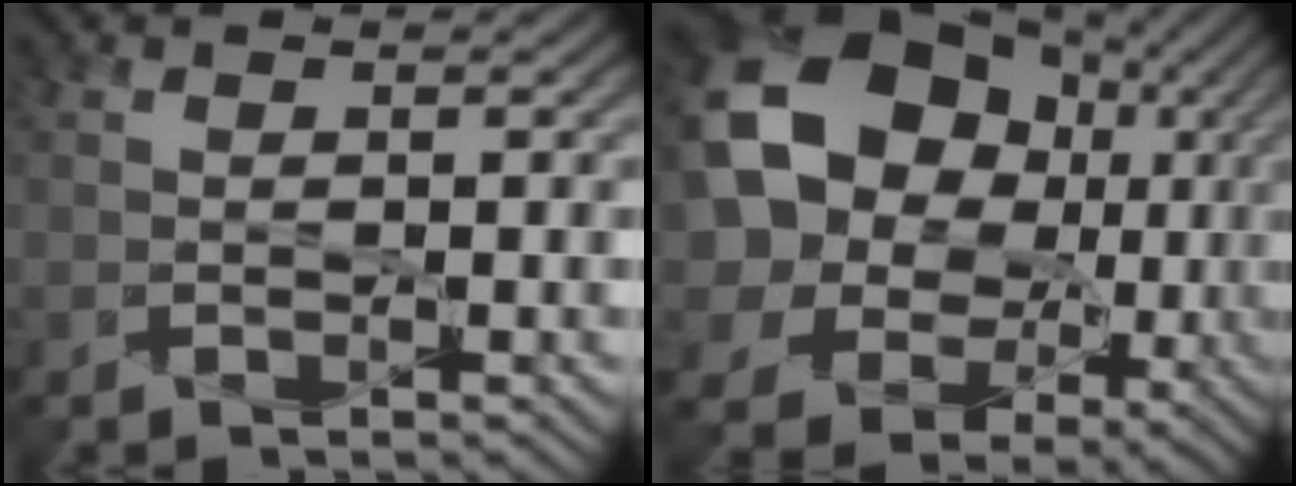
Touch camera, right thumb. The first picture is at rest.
{"total": 19.2, "force": [3.6, 16.6, 9.1], "torque": [-0.259, 0.009, 0.068]}